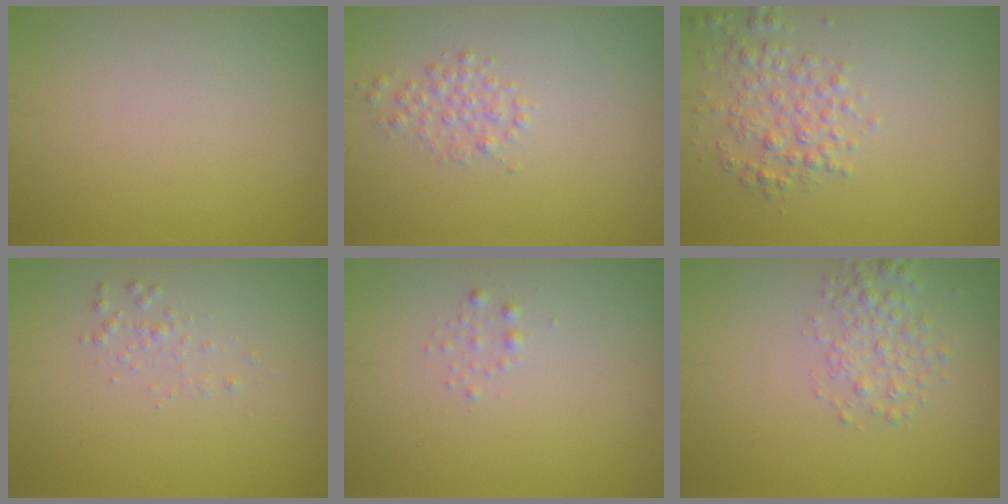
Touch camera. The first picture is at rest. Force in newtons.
{"total": 1.5, "press": 1.5, "slide": 0.1}
{"total": 2.7, "press": 2.7, "slide": 0.1}
{"total": 0.9, "press": 0.9, "slide": 0.0}
{"total": 0.6, "press": 0.6, "slide": 0.1}
{"total": 2.3, "press": 2.3, "slide": 0.1}